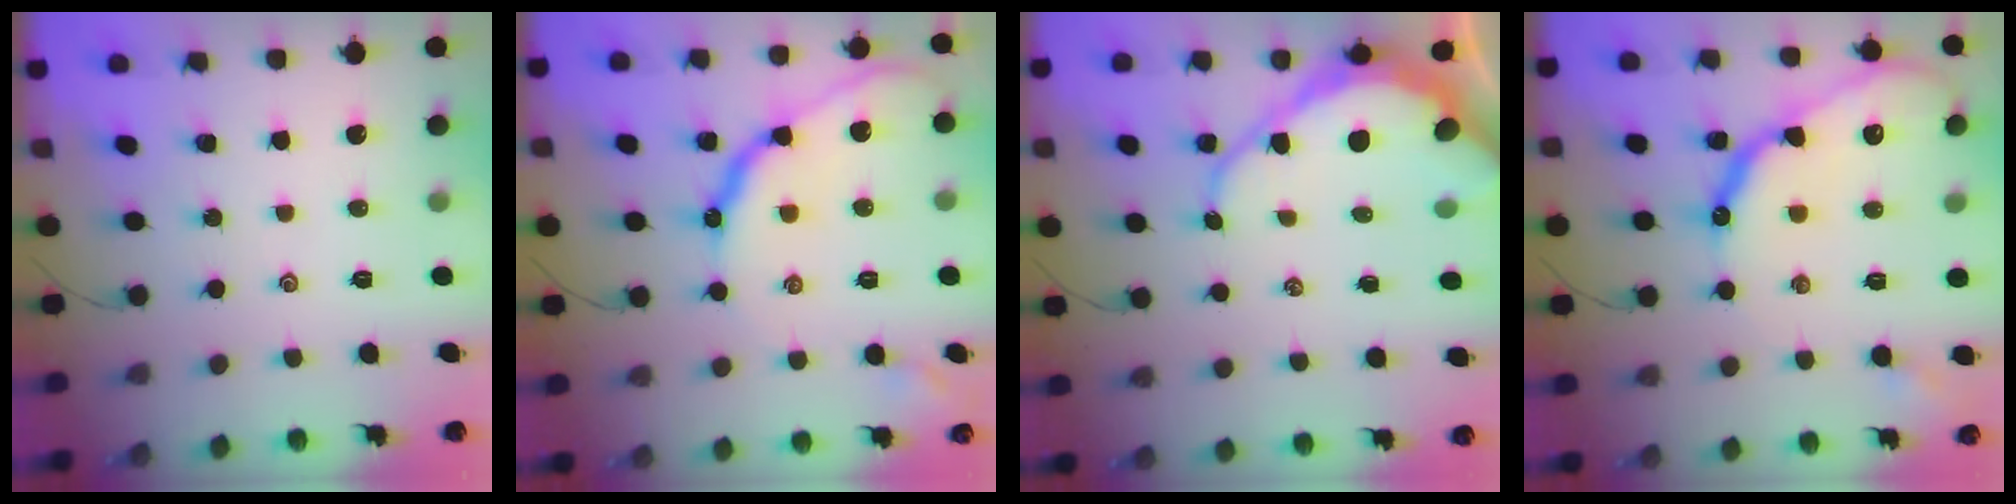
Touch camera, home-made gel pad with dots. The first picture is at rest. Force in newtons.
{"total": 13.4, "press": 13.3, "slide": 0.5}
{"total": 12.4, "press": 12.3, "slide": 1.4}
{"total": 16.0, "press": 15.9, "slide": 0.8}